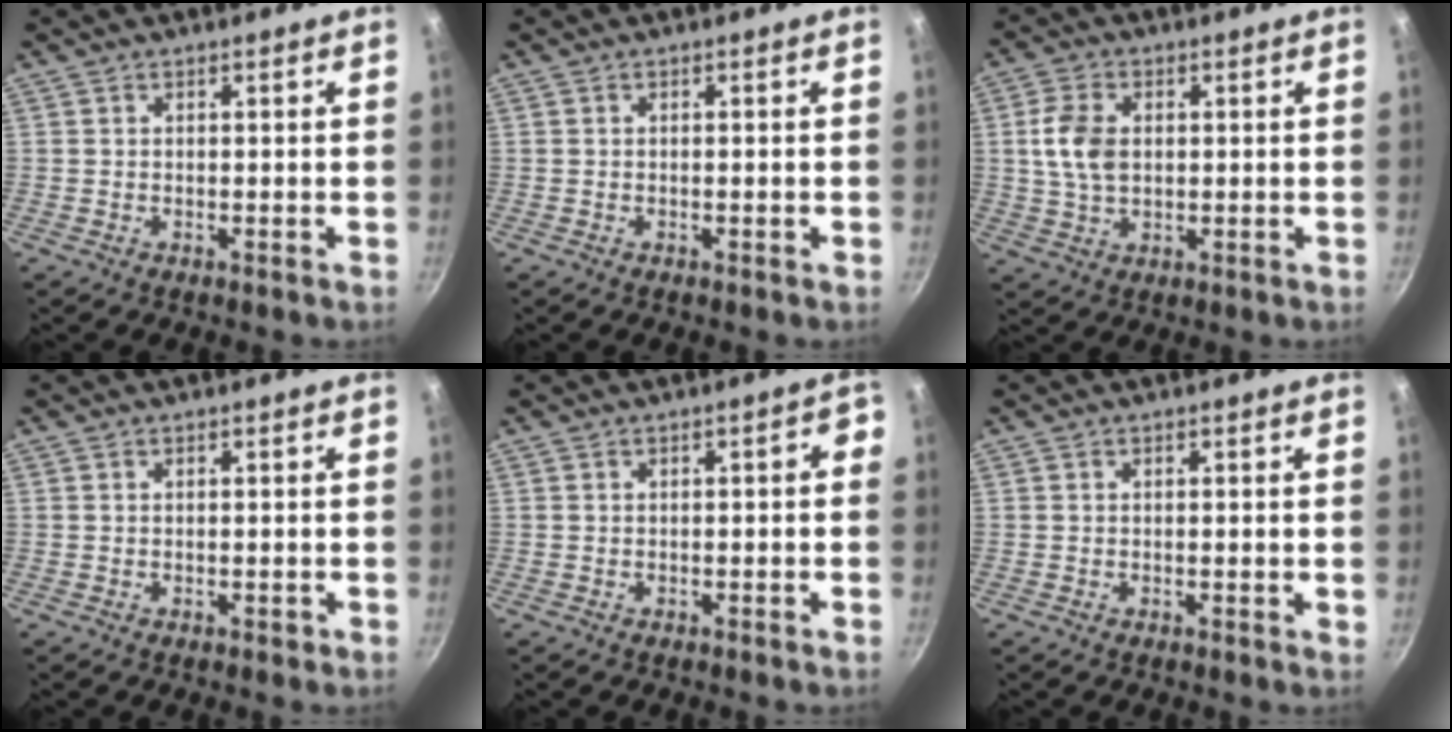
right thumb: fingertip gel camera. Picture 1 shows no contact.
{"total": 0.6, "force": [-0.3, 0.1, 0.5], "torque": [-0.006, 0.003, -0.005]}
{"total": 7.7, "force": [1.0, 5.2, 5.6], "torque": [-0.099, 0.006, 0.018]}
{"total": 0.7, "force": [-0.4, 0.2, 0.5], "torque": [-0.005, 0.005, -0.004]}
{"total": 2.6, "force": [-0.7, 1.1, 2.2], "torque": [-0.019, 0.025, -0.003]}
{"total": 0.8, "force": [-0.2, 0.2, 0.8], "torque": [-0.011, 0.000, -0.003]}